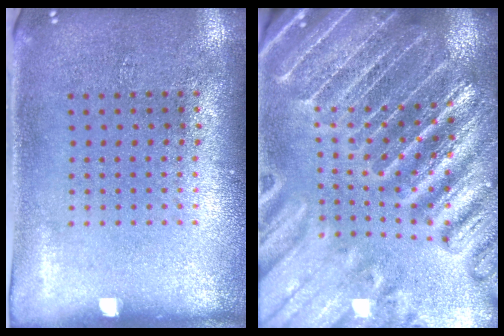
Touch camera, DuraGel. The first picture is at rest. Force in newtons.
{"total": 4.9, "press": 4.4, "slide": 2.1}